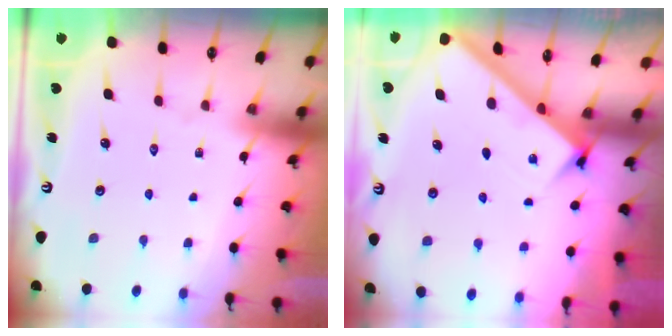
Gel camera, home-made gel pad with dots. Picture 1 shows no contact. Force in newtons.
{"total": 2.6, "press": 2.5, "slide": 0.3}